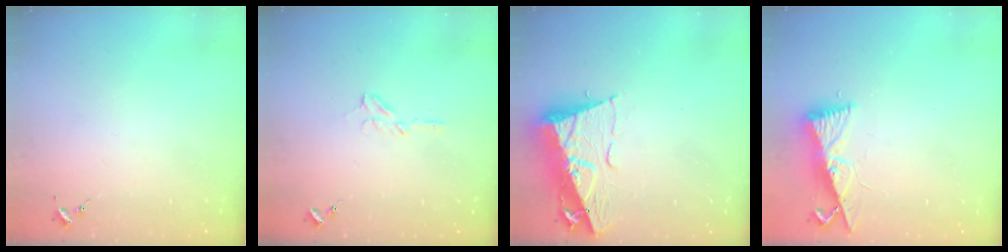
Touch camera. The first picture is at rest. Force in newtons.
{"total": 5.5, "press": 5.5, "slide": 0.5}
{"total": 12.5, "press": 12.4, "slide": 1.3}
{"total": 8.5, "press": 8.5, "slide": 1.0}